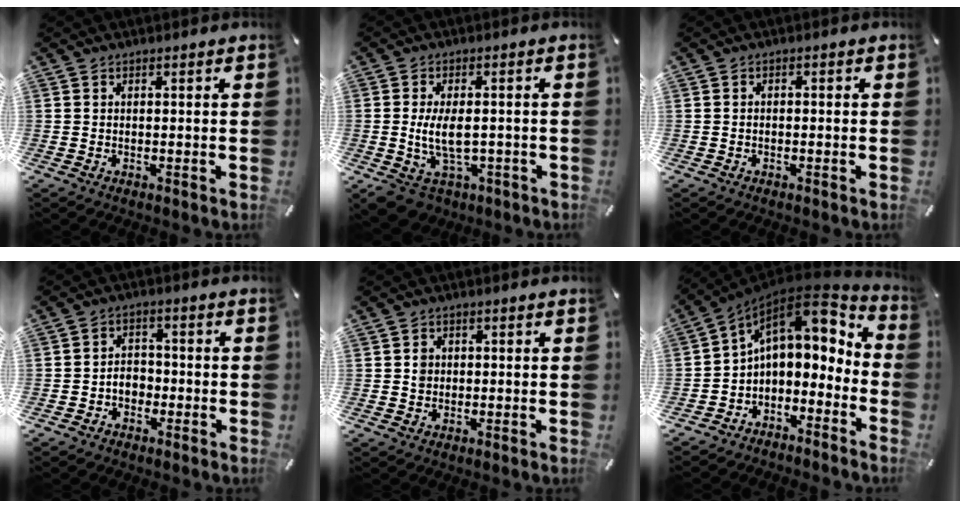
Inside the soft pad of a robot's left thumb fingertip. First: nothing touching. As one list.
[{"total": 9.6, "force": [-1.3, 6.4, 7.0], "torque": [-0.135, 0.007, -0.015]}, {"total": 0.9, "force": [-0.6, 0.5, 0.4], "torque": [-0.009, 0.002, -0.013]}, {"total": 4.0, "force": [-1.9, 3.3, 1.4], "torque": [-0.026, 0.012, -0.036]}, {"total": 2.2, "force": [0.0, 2.1, 0.8], "torque": [-0.011, 0.004, -0.005]}, {"total": 12.0, "force": [4.0, 8.2, 7.8], "torque": [-0.105, -0.036, 0.070]}]